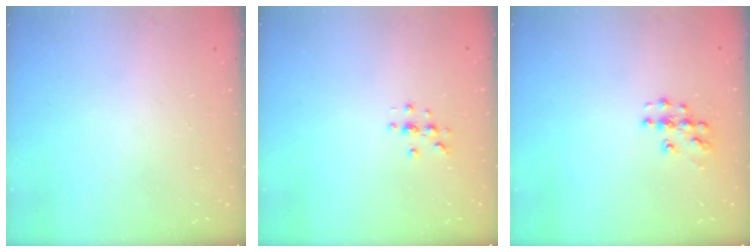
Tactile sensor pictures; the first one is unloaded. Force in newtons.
{"total": 3.4, "press": 3.4, "slide": 0.4}
{"total": 8.2, "press": 8.2, "slide": 0.4}